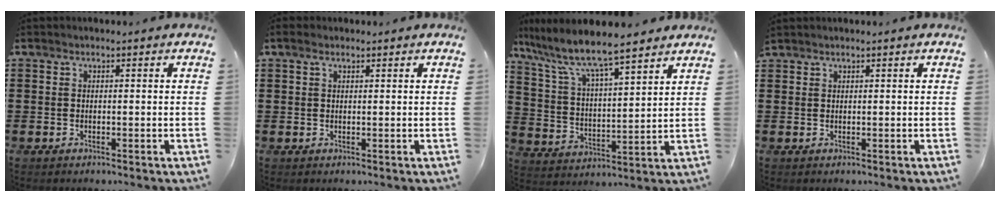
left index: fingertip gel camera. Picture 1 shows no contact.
{"total": 1.3, "force": [0.4, 0.6, 1.1], "torque": [-0.021, 0.004, 0.007]}
{"total": 7.9, "force": [6.8, 1.0, 3.9], "torque": [-0.105, -0.036, 0.112]}
{"total": 0.6, "force": [0.6, 0.0, -0.1], "torque": [-0.002, -0.002, 0.013]}